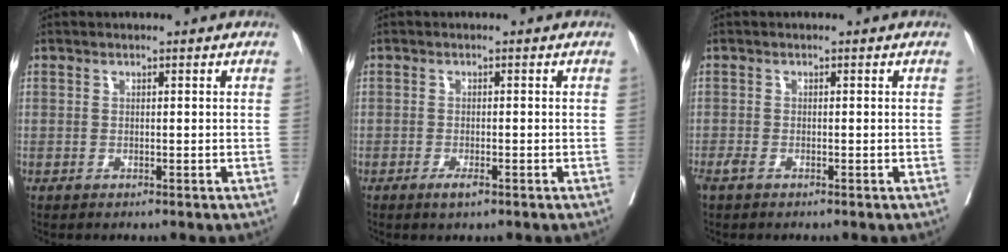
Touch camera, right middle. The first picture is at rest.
{"total": 1.8, "force": [-1.1, 0.4, 1.4], "torque": [-0.023, -0.001, -0.017]}
{"total": 1.5, "force": [-1.0, 0.6, 1.0], "torque": [-0.021, -0.003, -0.018]}